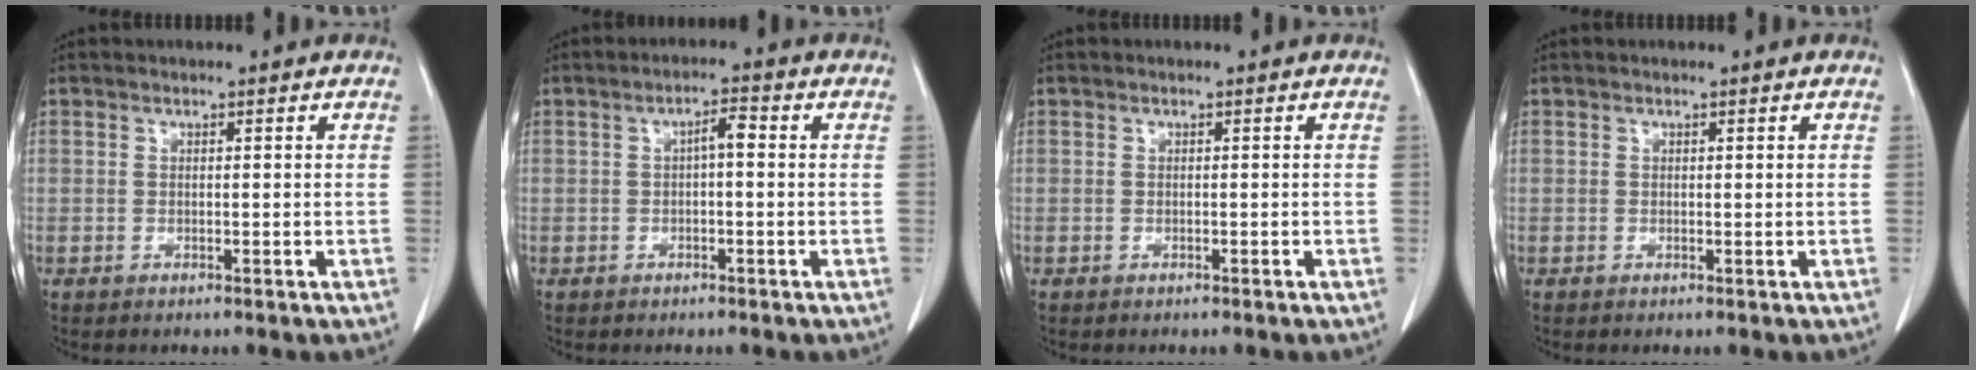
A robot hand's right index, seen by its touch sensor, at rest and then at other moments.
{"total": 2.7, "force": [0.2, 0.7, 2.6], "torque": [-0.041, 0.013, 0.003]}
{"total": 0.0}
{"total": 0.0}